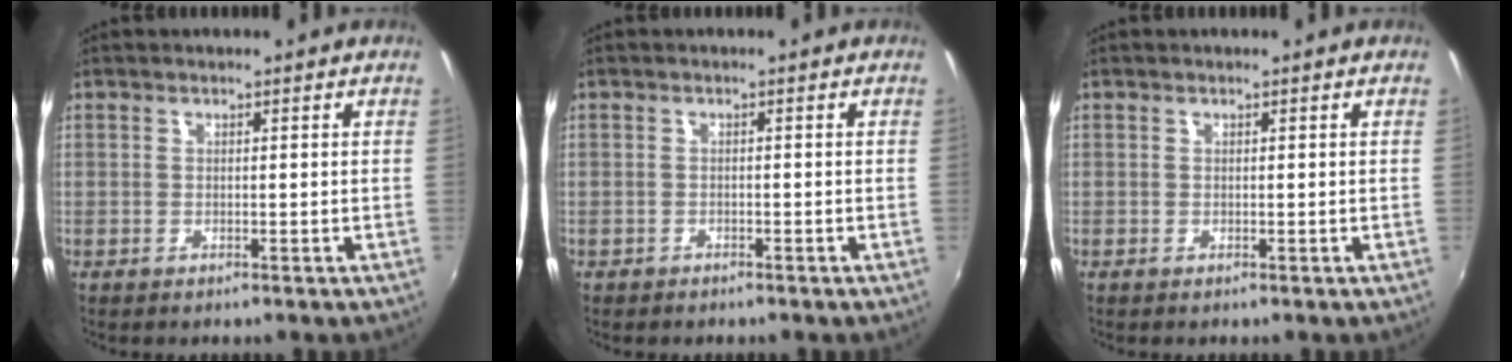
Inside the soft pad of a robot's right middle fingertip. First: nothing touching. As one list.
[{"total": 1.4, "force": [-1.1, 0.8, 0.2], "torque": [-0.009, -0.002, -0.017]}, {"total": 0.0}]